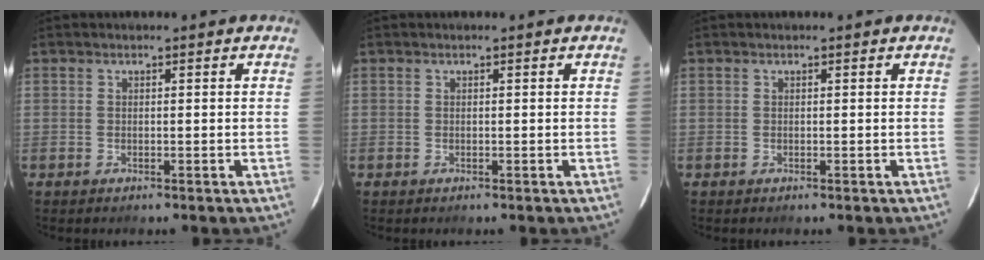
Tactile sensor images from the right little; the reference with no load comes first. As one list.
[{"total": 0.0}, {"total": 0.0}]